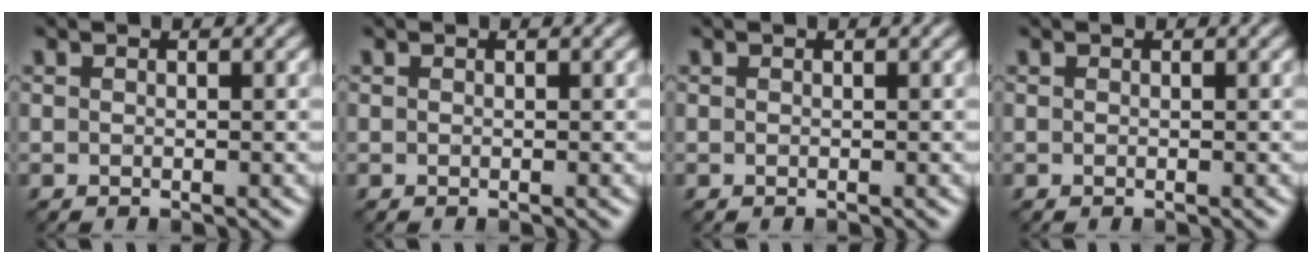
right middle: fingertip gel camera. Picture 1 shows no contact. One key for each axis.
{"total": 0.0}
{"total": 0.0}
{"total": 0.0}